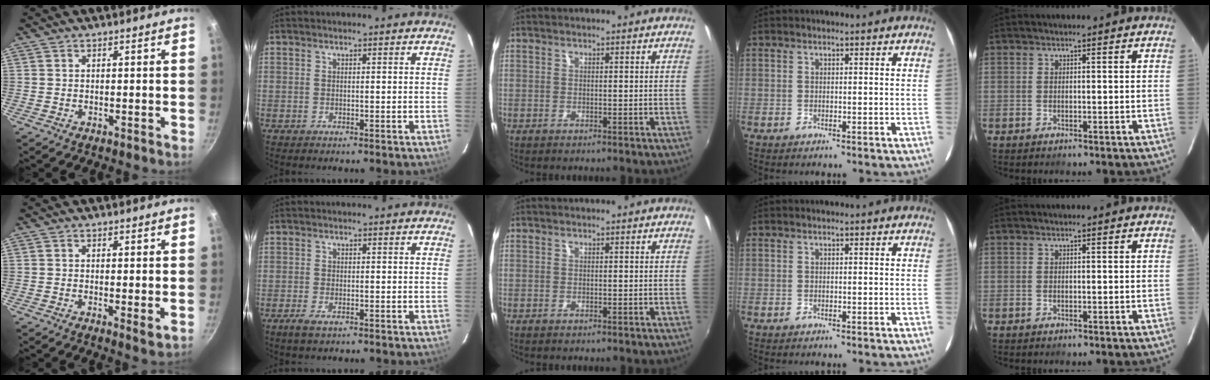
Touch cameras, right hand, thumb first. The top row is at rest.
{"thumb": {"total": 2.2, "force": [0.1, 0.5, 2.1], "torque": [-0.036, -0.011, -0.001]}, "index": {"total": 2.8, "force": [-1.8, 1.0, 1.9], "torque": [-0.044, -0.007, -0.034]}}